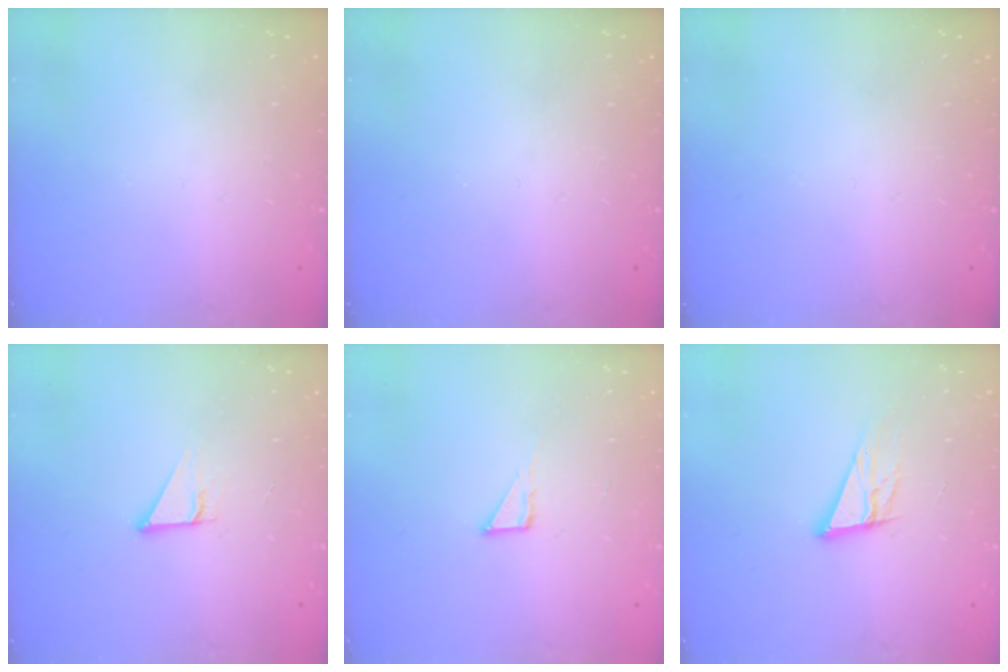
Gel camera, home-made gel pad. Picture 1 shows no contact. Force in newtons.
{"total": 0.0}
{"total": 0.0}
{"total": 2.9, "press": 2.9, "slide": 0.2}
{"total": 3.6, "press": 3.6, "slide": 0.3}
{"total": 12.2, "press": 11.7, "slide": 3.4}